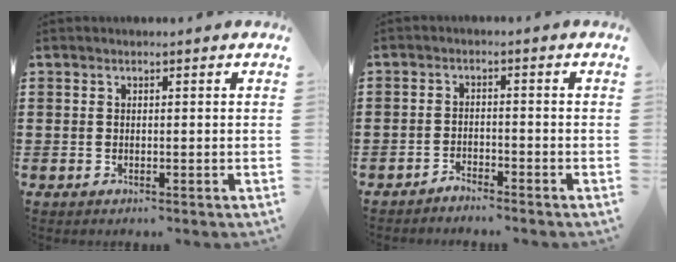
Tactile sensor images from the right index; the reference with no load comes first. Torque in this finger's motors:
{"motor_torque": [-0.05, 0.13, -0.04, -0.05]}